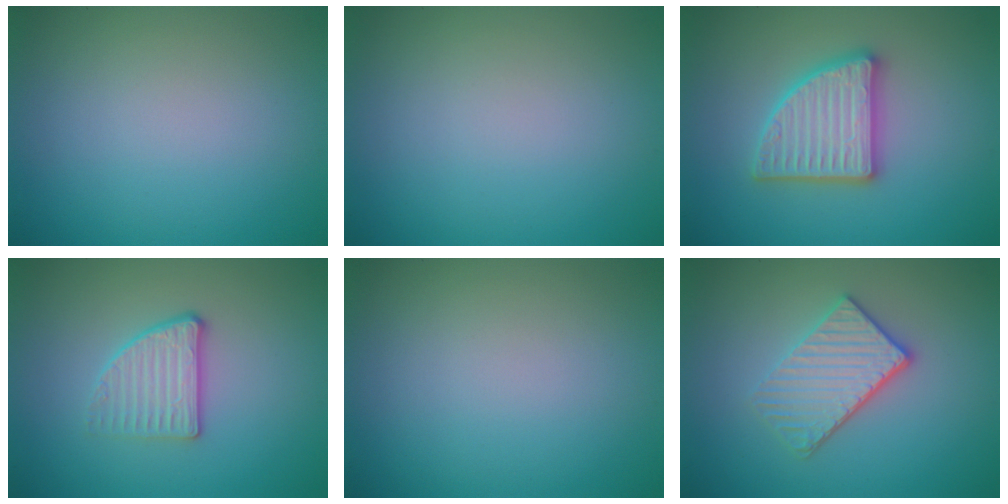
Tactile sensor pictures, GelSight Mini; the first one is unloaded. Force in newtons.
{"total": 0.0}
{"total": 4.9, "press": 4.9, "slide": 0.7}
{"total": 2.7, "press": 2.4, "slide": 1.2}
{"total": 0.0}
{"total": 3.8, "press": 3.2, "slide": 2.0}